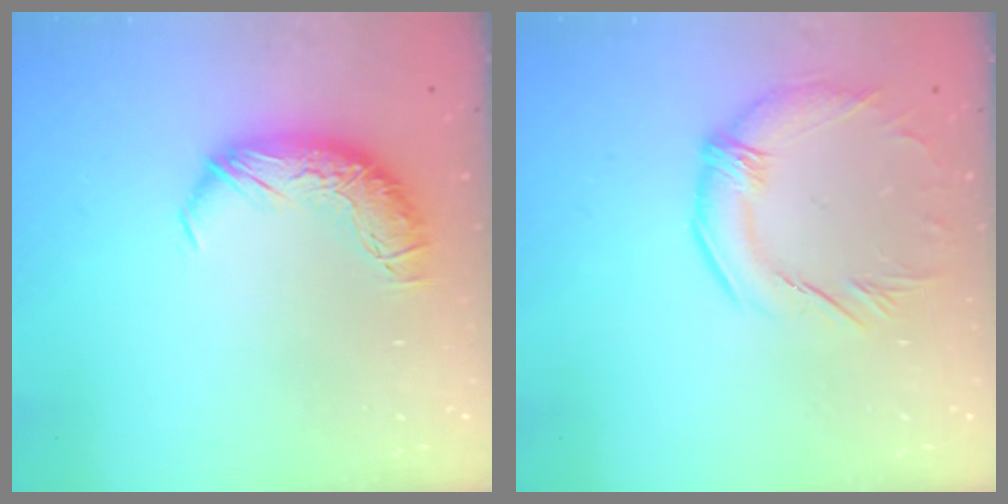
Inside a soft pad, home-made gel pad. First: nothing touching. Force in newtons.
{"total": 2.9, "press": 2.5, "slide": 1.5}